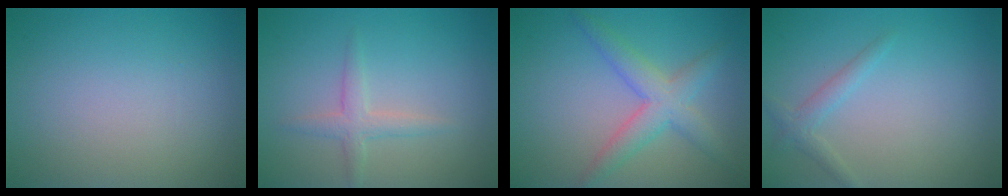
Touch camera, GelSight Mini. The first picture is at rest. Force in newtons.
{"total": 1.9, "press": 1.9, "slide": 0.1}
{"total": 3.9, "press": 3.9, "slide": 0.1}
{"total": 1.5, "press": 1.5, "slide": 0.1}